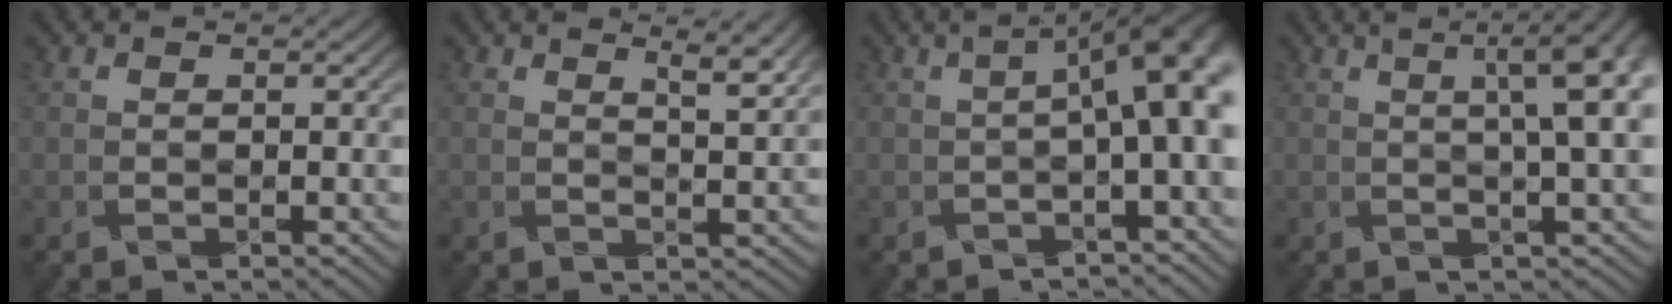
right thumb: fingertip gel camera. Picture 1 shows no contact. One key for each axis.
{"total": 4.2, "fx": 2.6, "fy": 0.8, "fz": 3.2, "tx": -0.047, "ty": 0.004, "tz": 0.048}
{"total": 9.2, "fx": -0.3, "fy": 2.5, "fz": 8.9, "tx": -0.100, "ty": 0.017, "tz": -0.005}
{"total": 9.1, "fx": 1.8, "fy": 2.0, "fz": 8.7, "tx": -0.085, "ty": 0.028, "tz": 0.023}